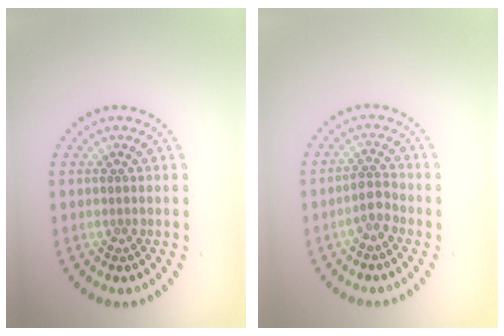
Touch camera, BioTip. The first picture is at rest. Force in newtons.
{"total": 1.9, "press": 1.6, "slide": 1.0}